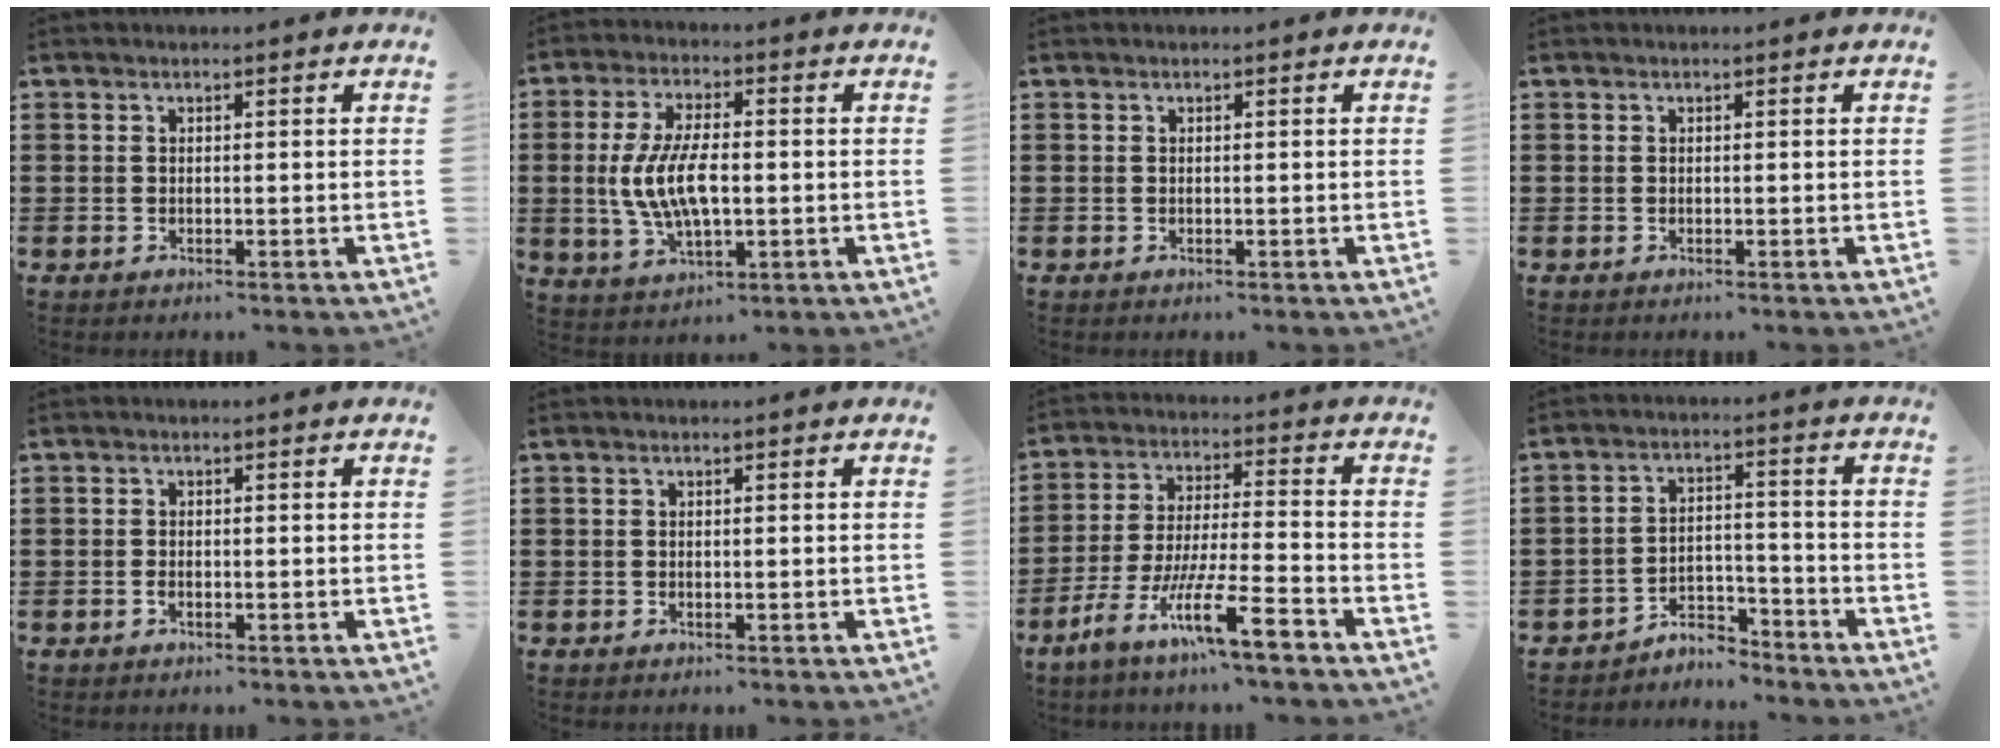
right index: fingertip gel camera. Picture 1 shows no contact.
{"total": 9.1, "force": [-0.6, 4.0, 8.2], "torque": [-0.181, -0.001, -0.017]}
{"total": 0.0}
{"total": 0.0}
{"total": 0.7, "force": [-0.4, 0.3, 0.6], "torque": [-0.013, -0.003, -0.006]}
{"total": 0.0}
{"total": 12.2, "force": [-8.0, 1.3, 9.1], "torque": [-0.182, 0.005, -0.155]}
{"total": 4.6, "force": [-4.4, 1.2, 0.7], "torque": [-0.015, 0.011, -0.090]}